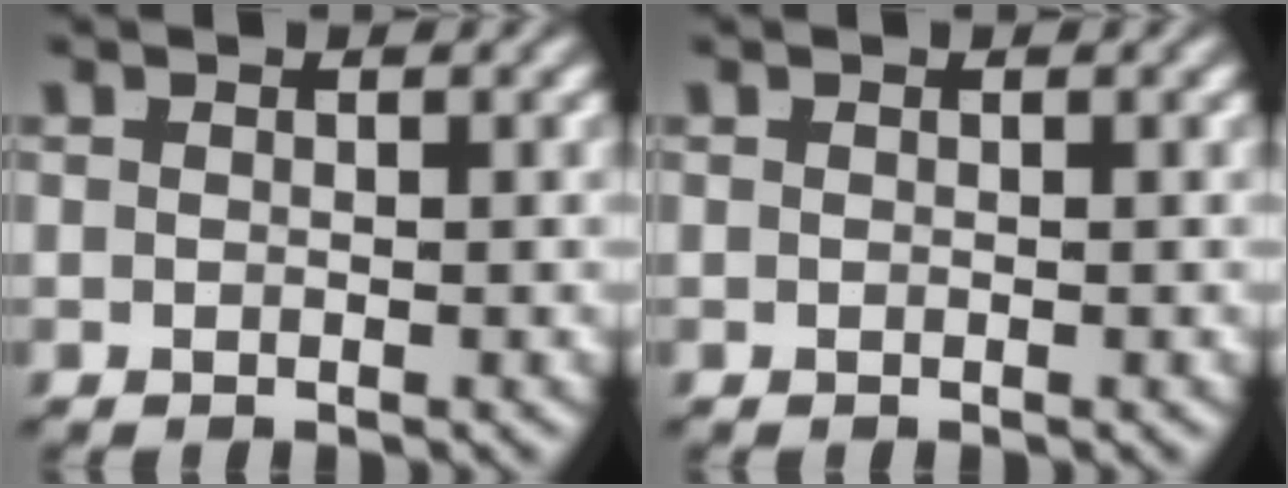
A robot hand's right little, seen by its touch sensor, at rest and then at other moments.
{"total": 0.0}